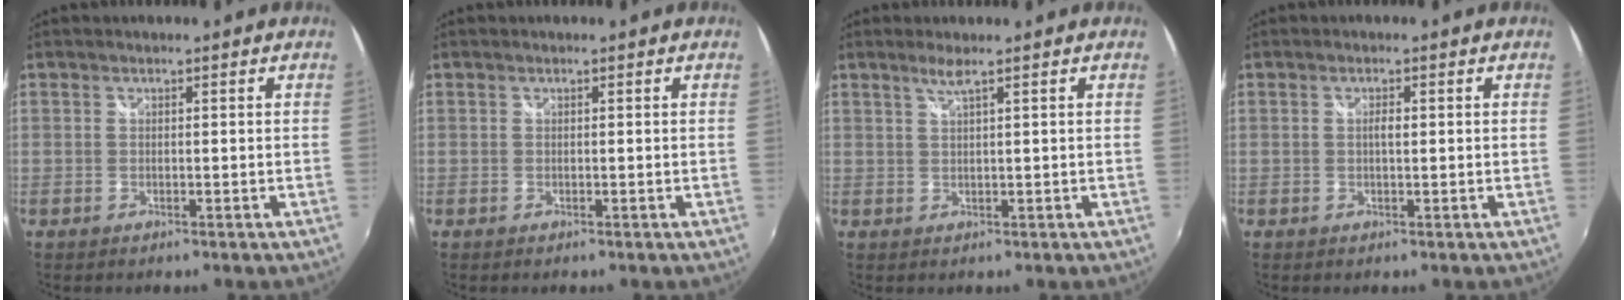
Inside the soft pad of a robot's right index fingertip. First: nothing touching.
{"total": 0.0}
{"total": 1.9, "force": [1.3, -0.4, 1.3], "torque": [-0.026, -0.002, 0.025]}
{"total": 1.2, "force": [0.1, 0.3, 1.1], "torque": [-0.020, 0.002, 0.001]}